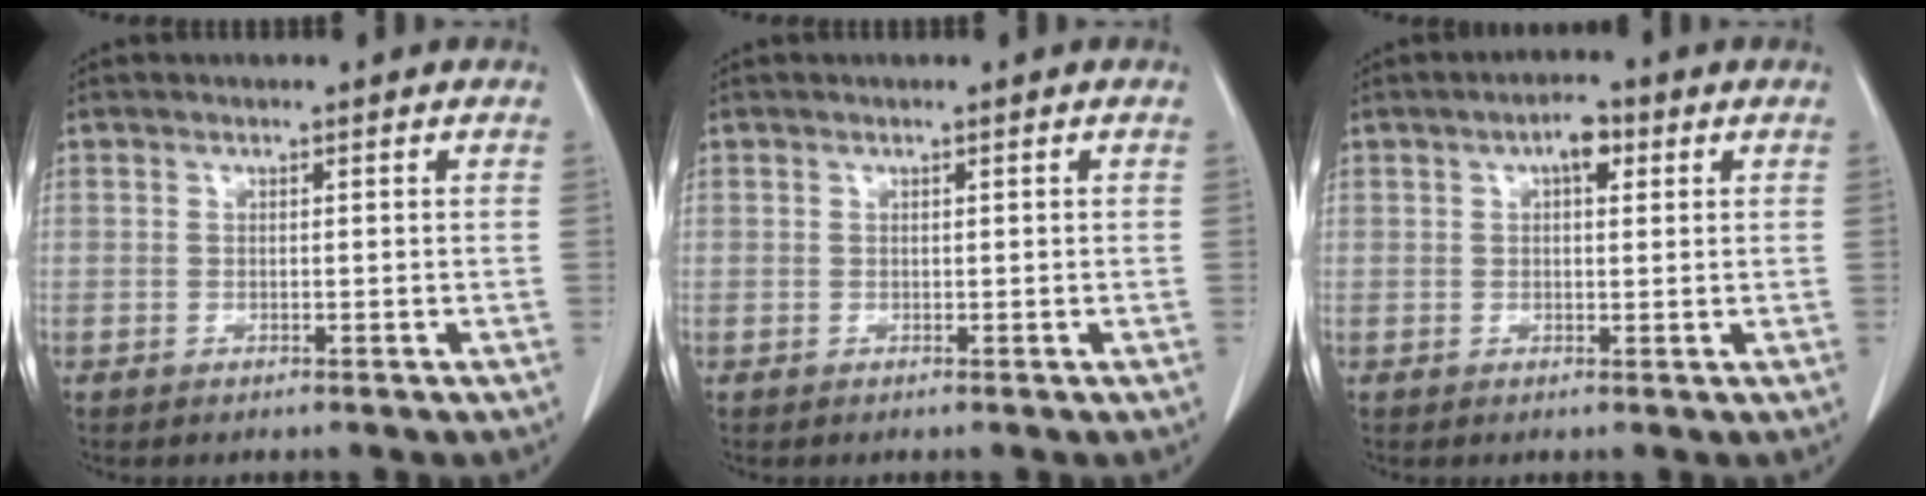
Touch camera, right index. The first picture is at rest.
{"total": 0.0}
{"total": 3.4, "force": [1.4, 1.4, 2.8], "torque": [-0.046, 0.010, 0.017]}